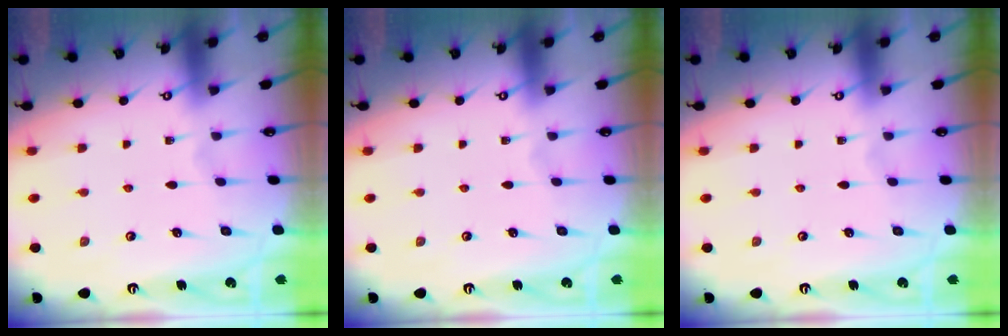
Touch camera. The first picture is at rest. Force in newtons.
{"total": 0.0}
{"total": 0.0}